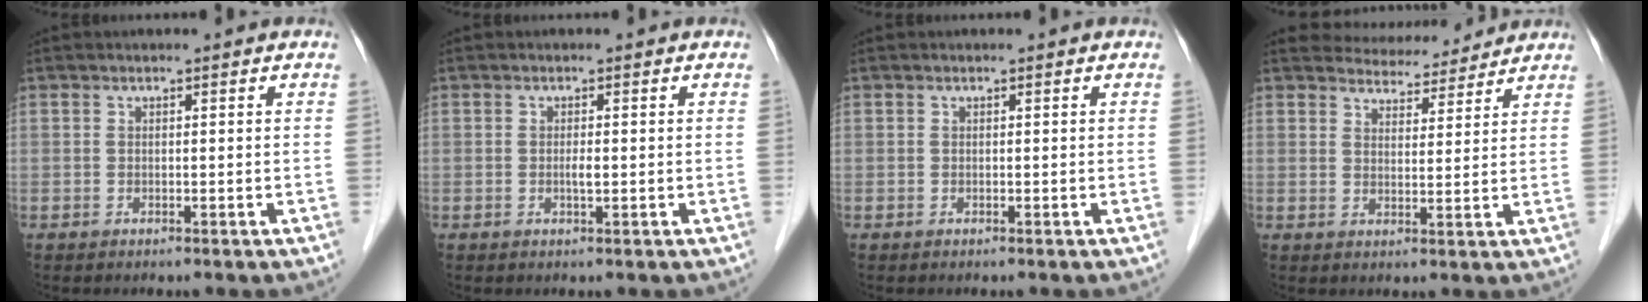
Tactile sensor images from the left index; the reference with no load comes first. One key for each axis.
{"total": 1.0, "fx": -0.1, "fy": 0.2, "fz": 1.0, "tx": -0.020, "ty": -0.002, "tz": -0.002}
{"total": 0.0}
{"total": 7.4, "fx": 7.1, "fy": 1.8, "fz": 0.7, "tx": -0.008, "ty": 0.010, "tz": 0.095}